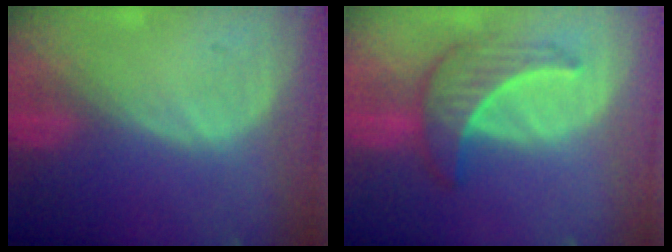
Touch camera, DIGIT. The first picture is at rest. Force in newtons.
{"total": 6.6, "press": 6.5, "slide": 1.2}